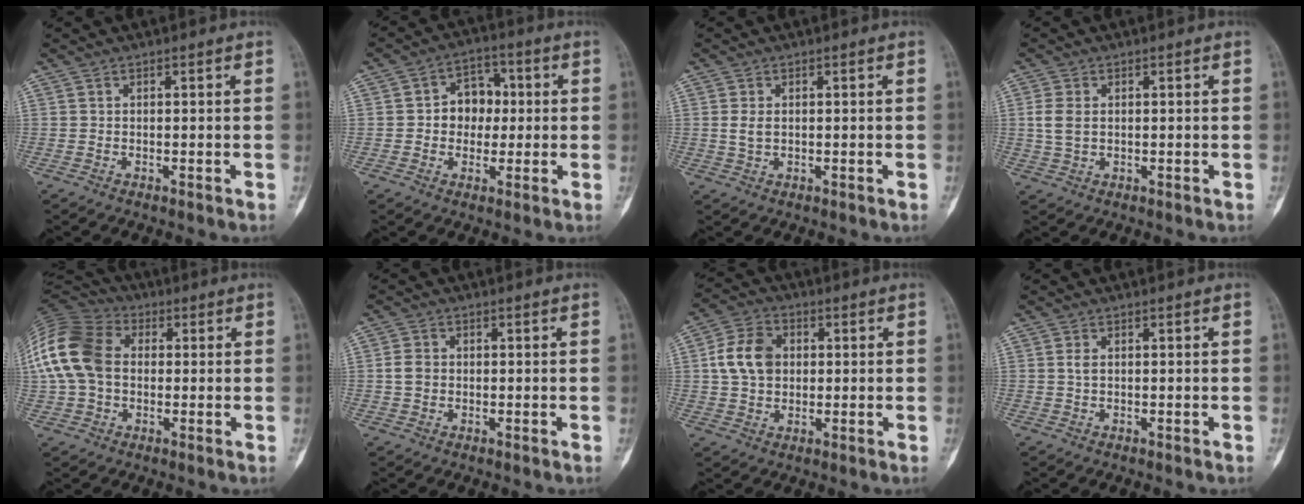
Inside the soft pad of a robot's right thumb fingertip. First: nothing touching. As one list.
[{"total": 7.8, "force": [0.3, 6.2, 4.6], "torque": [-0.031, 0.018, -0.002]}, {"total": 2.3, "force": [0.3, 1.4, 1.8], "torque": [-0.036, -0.002, 0.008]}, {"total": 3.8, "force": [0.5, 2.5, 2.8], "torque": [-0.063, 0.001, 0.012]}, {"total": 16.9, "force": [1.4, 12.2, 11.5], "torque": [-0.246, 0.031, 0.018]}, {"total": 2.8, "force": [-0.1, 2.4, 1.5], "torque": [-0.023, 0.007, -0.004]}, {"total": 9.4, "force": [1.2, 7.2, 6.0], "torque": [-0.096, 0.012, 0.018]}, {"total": 1.2, "force": [0.2, 0.7, 1.0], "torque": [-0.020, 0.003, 0.003]}]